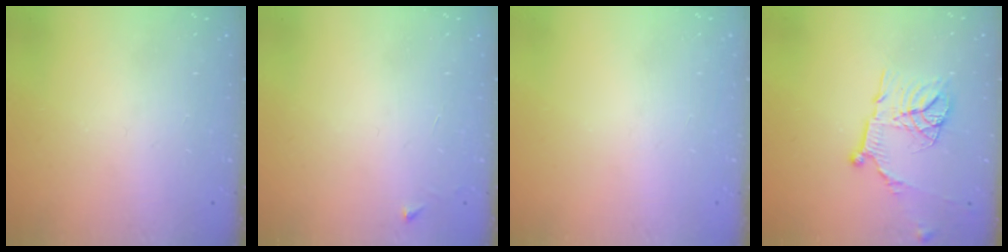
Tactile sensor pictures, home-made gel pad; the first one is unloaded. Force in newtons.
{"total": 2.6, "press": 2.6, "slide": 0.3}
{"total": 0.0}
{"total": 14.7, "press": 14.7, "slide": 1.6}